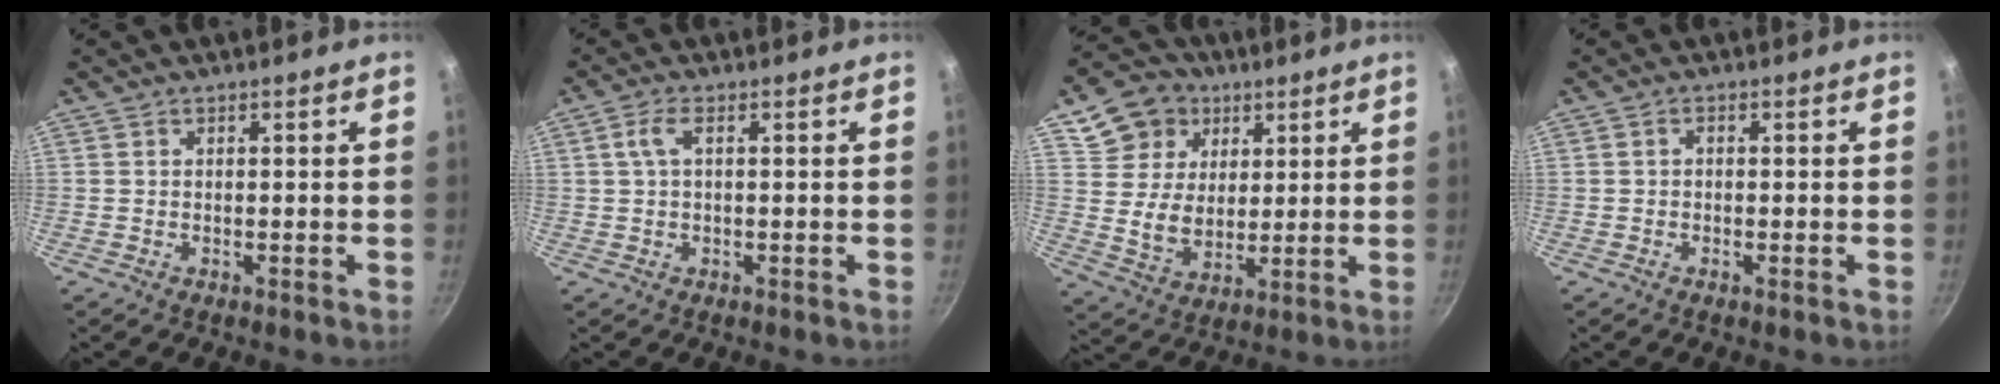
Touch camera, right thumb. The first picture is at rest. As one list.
[{"total": 3.1, "force": [0.6, 1.3, 2.8], "torque": [-0.063, 0.009, 0.011]}, {"total": 13.4, "force": [5.9, 10.8, 5.4], "torque": [-0.066, -0.013, 0.105]}, {"total": 1.0, "force": [-0.2, 0.5, 0.8], "torque": [-0.020, 0.005, -0.009]}]